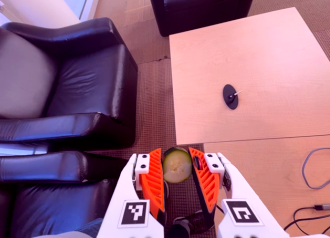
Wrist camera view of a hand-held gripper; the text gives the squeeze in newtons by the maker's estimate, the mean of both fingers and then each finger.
{"total": 10.4, "left": 10.7, "right": 10.1}